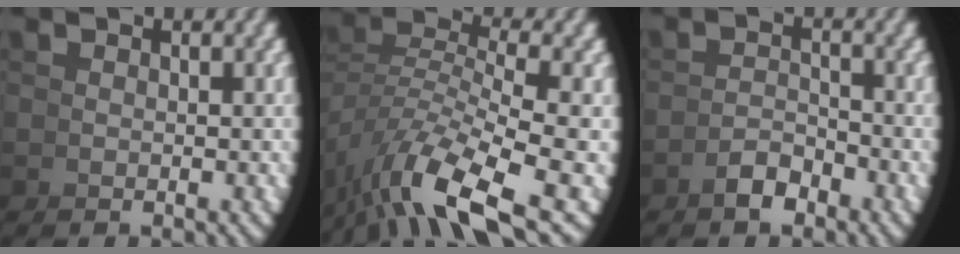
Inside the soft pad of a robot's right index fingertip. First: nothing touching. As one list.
[{"total": 6.4, "force": [-2.5, 2.4, 5.3], "torque": [-0.104, -0.024, -0.022]}, {"total": 2.2, "force": [-2.1, -0.3, 0.5], "torque": [0.014, 0.007, -0.039]}]